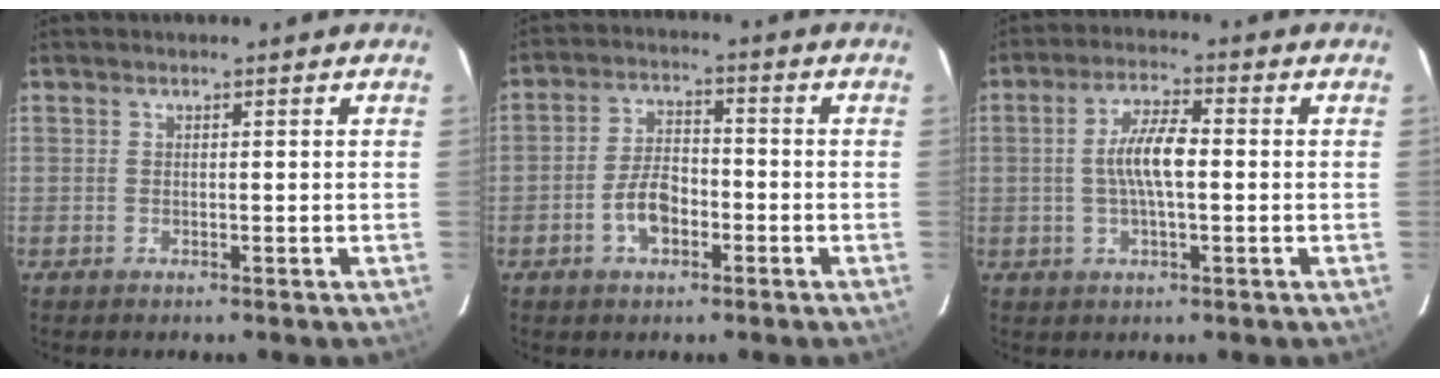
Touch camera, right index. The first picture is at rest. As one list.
[{"total": 6.4, "force": [-2.8, 3.5, 4.6], "torque": [-0.091, 0.014, -0.047]}, {"total": 6.8, "force": [-0.2, 1.9, 6.5], "torque": [-0.125, 0.009, -0.003]}]